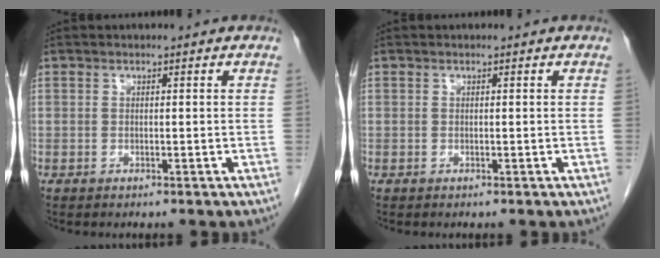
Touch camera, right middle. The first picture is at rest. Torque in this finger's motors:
{"motor_torque": [0.01, 0.00, 0.00, 0.01]}